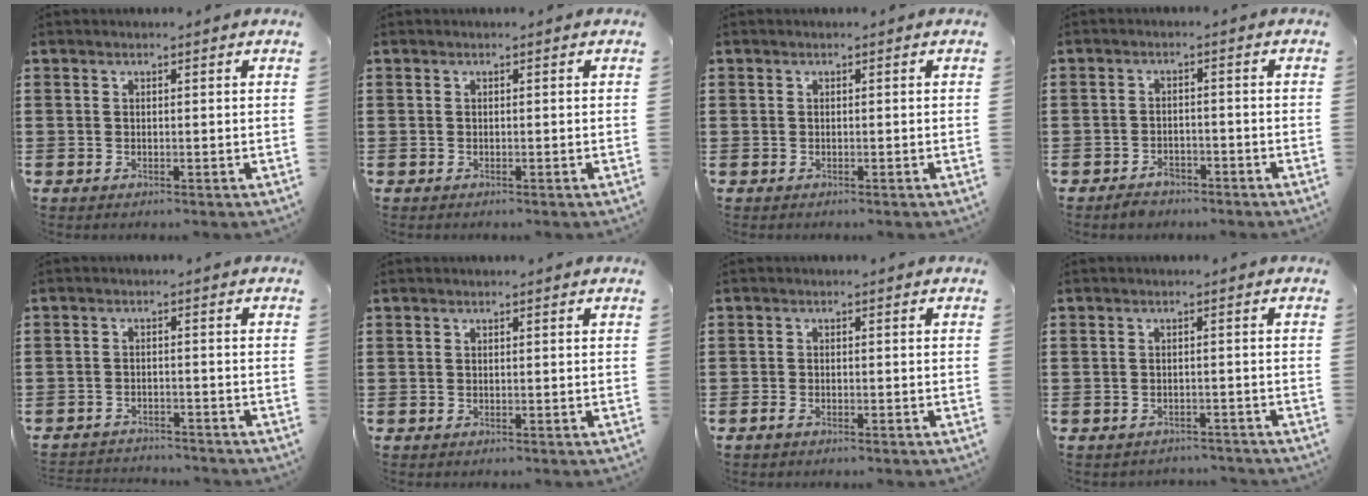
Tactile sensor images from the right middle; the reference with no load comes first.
{"total": 0.0}
{"total": 0.7, "force": [-0.2, 0.7, -0.1], "torque": [0.000, 0.005, -0.005]}
{"total": 2.3, "force": [-2.1, 0.8, 0.2], "torque": [-0.010, 0.001, -0.045]}
{"total": 2.5, "force": [-2.5, 0.3, -0.1], "torque": [-0.006, -0.001, -0.053]}
{"total": 0.0}
{"total": 1.2, "force": [-0.9, 0.4, 0.6], "torque": [-0.022, -0.004, -0.020]}
{"total": 1.7, "force": [-1.7, 0.3, -0.1], "torque": [-0.004, 0.001, -0.038]}